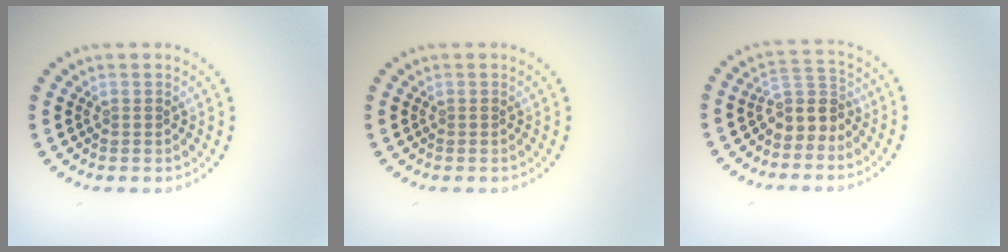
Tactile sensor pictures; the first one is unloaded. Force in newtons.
{"total": 0.0}
{"total": 2.9, "press": 2.2, "slide": 1.9}